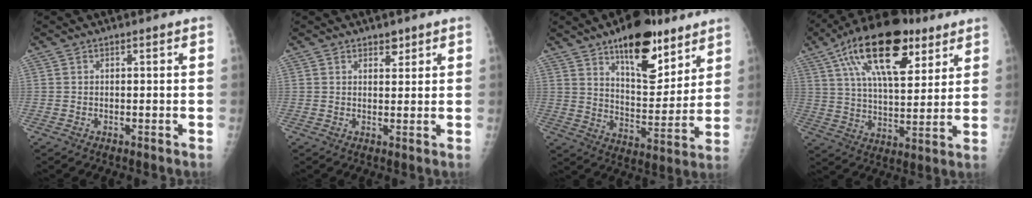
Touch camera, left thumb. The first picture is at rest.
{"total": 2.2, "force": [1.6, 1.2, 0.9], "torque": [0.002, -0.010, 0.022]}
{"total": 17.9, "force": [11.3, 7.8, 11.5], "torque": [-0.117, -0.072, 0.178]}
{"total": 22.0, "force": [11.2, 10.1, 16.1], "torque": [-0.251, -0.022, 0.186]}